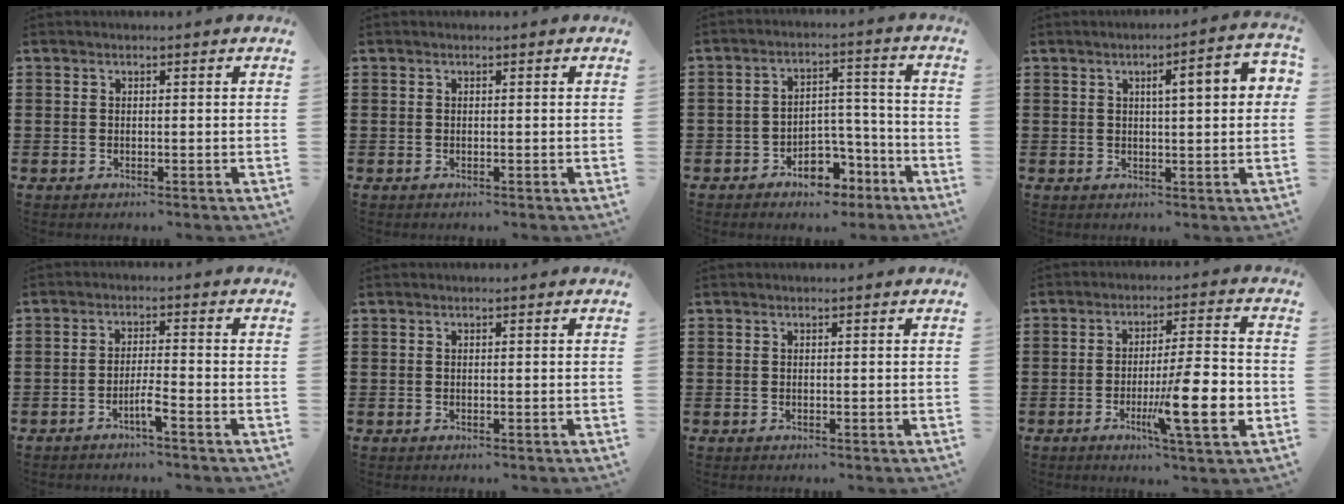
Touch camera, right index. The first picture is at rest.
{"total": 0.0}
{"total": 5.9, "force": [-4.1, 3.8, 1.9], "torque": [-0.032, 0.024, -0.073]}
{"total": 5.5, "force": [1.1, 0.9, 5.3], "torque": [-0.076, -0.006, 0.008]}
{"total": 3.0, "force": [-2.0, 0.0, 2.3], "torque": [-0.048, -0.001, -0.040]}
{"total": 0.0}
{"total": 0.0}
{"total": 12.7, "force": [-3.7, 1.9, 12.0], "torque": [-0.197, -0.007, -0.062]}